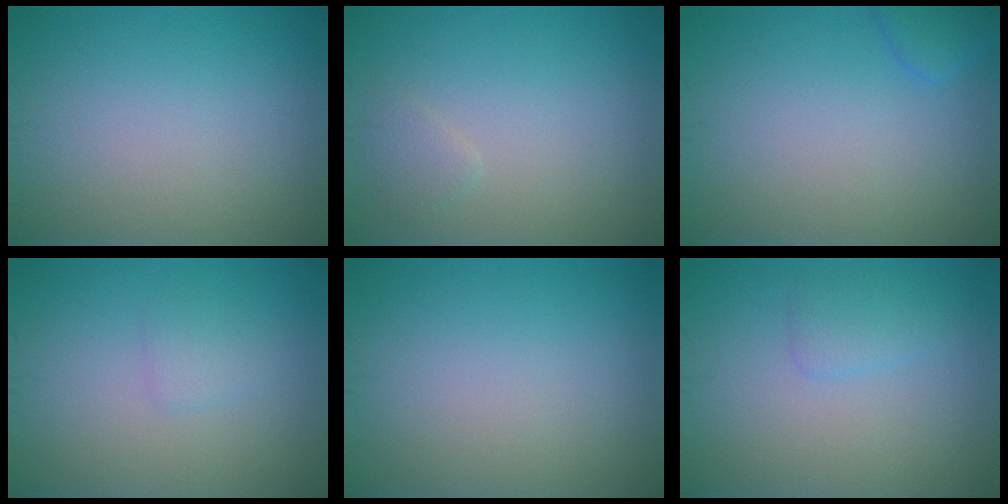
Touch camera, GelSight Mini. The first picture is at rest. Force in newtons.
{"total": 1.1, "press": 1.1, "slide": 0.1}
{"total": 1.6, "press": 1.6, "slide": 0.1}
{"total": 1.1, "press": 1.1, "slide": 0.1}
{"total": 0.0}
{"total": 1.5, "press": 1.5, "slide": 0.1}